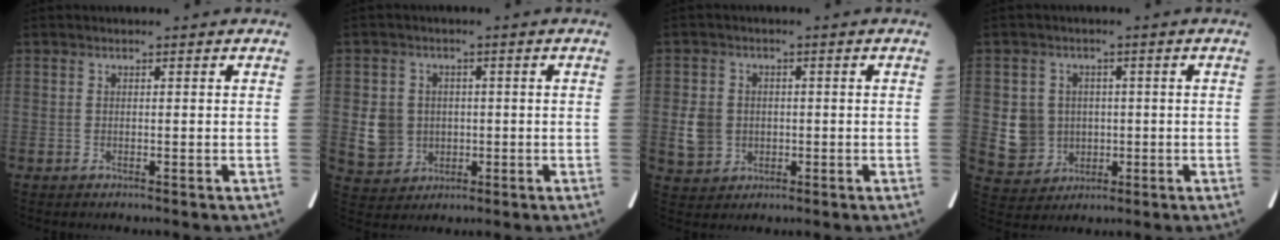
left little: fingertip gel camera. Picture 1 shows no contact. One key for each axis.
{"total": 6.1, "fx": -0.3, "fy": 5.8, "fz": 1.8, "tx": -0.044, "ty": 0.011, "tz": 0.008}
{"total": 6.6, "fx": -0.9, "fy": 6.0, "fz": 2.5, "tx": -0.060, "ty": 0.009, "tz": 0.002}
{"total": 6.6, "fx": -0.1, "fy": 6.4, "fz": 1.5, "tx": -0.039, "ty": 0.012, "tz": 0.013}